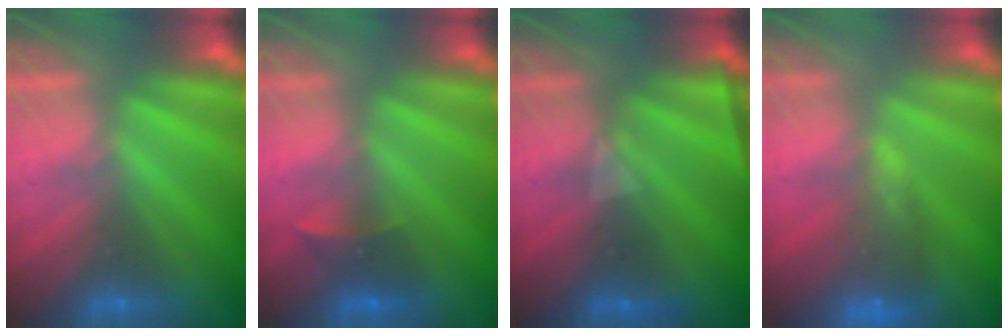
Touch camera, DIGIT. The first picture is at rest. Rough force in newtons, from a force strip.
{"total": 1.8}
{"total": 2.3}
{"total": 6.4}